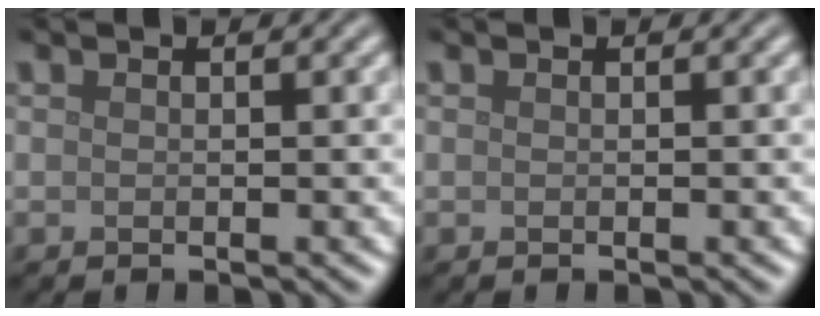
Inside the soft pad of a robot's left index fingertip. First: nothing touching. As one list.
[{"total": 0.0}]